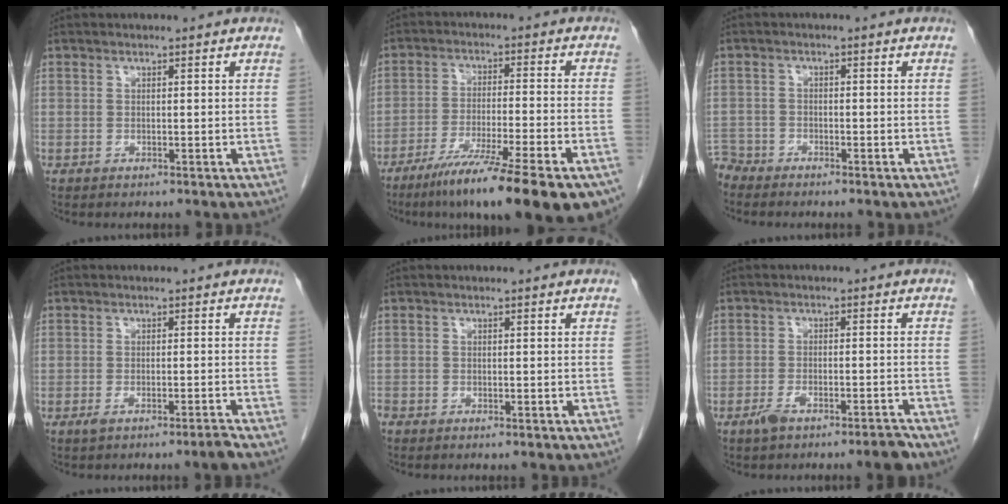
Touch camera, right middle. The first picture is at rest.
{"total": 19.4, "force": [-13.8, 1.3, 13.6], "torque": [-0.155, -0.036, -0.215]}
{"total": 3.3, "force": [-3.2, 0.7, -0.3], "torque": [0.011, -0.007, -0.061]}
{"total": 2.5, "force": [-1.9, -0.4, 1.6], "torque": [-0.029, -0.001, -0.033]}
{"total": 0.9, "force": [-0.7, 0.5, 0.3], "torque": [-0.008, 0.000, -0.013]}
{"total": 4.3, "force": [-3.3, 0.6, 2.7], "torque": [-0.045, 0.004, -0.055]}